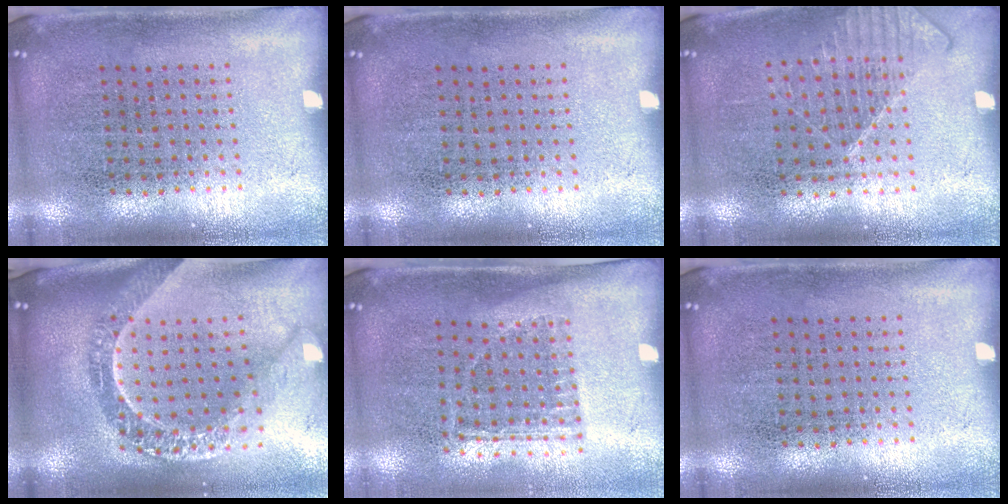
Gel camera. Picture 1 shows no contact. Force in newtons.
{"total": 0.0}
{"total": 1.3, "press": 1.3, "slide": 0.3}
{"total": 2.9, "press": 2.2, "slide": 1.8}
{"total": 1.2, "press": 0.9, "slide": 0.7}
{"total": 0.0}